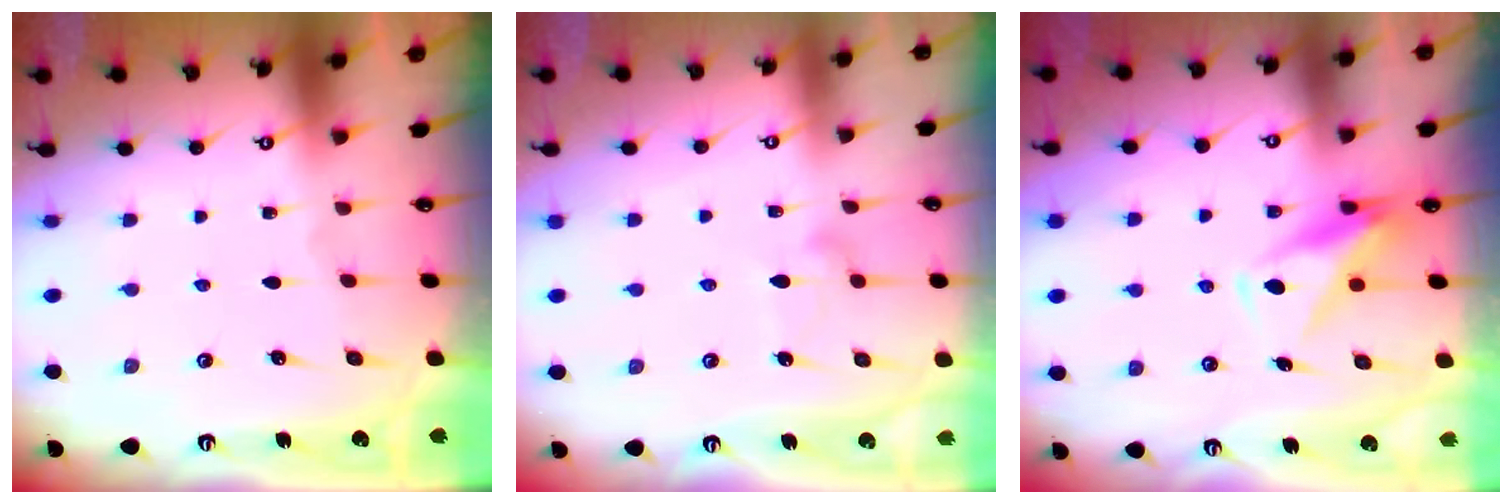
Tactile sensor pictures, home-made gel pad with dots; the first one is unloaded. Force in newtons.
{"total": 10.0, "press": 10.0, "slide": 0.5}
{"total": 10.0, "press": 10.0, "slide": 1.0}